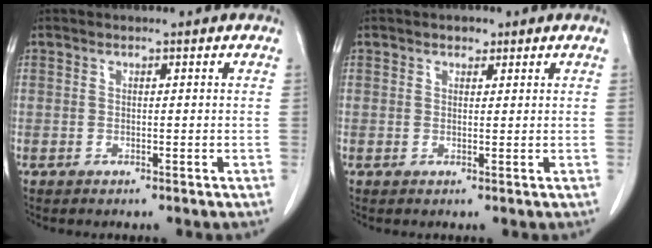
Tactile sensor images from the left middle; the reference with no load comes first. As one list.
[{"total": 1.2, "force": [0.8, 0.8, 0.4], "torque": [-0.008, -0.002, 0.011]}]